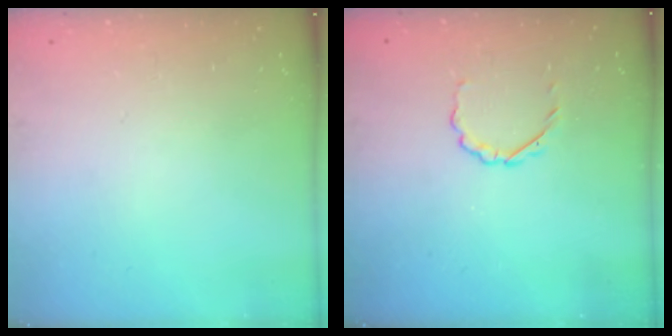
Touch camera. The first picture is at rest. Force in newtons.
{"total": 2.7, "press": 2.5, "slide": 0.9}